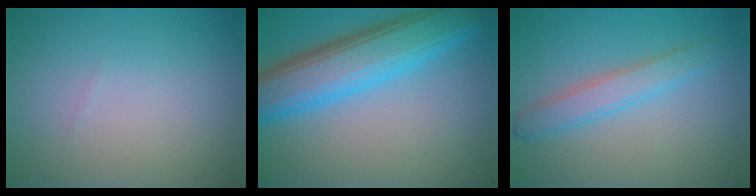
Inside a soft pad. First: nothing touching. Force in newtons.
{"total": 8.4, "press": 8.3, "slide": 0.2}
{"total": 2.8, "press": 2.8, "slide": 0.2}